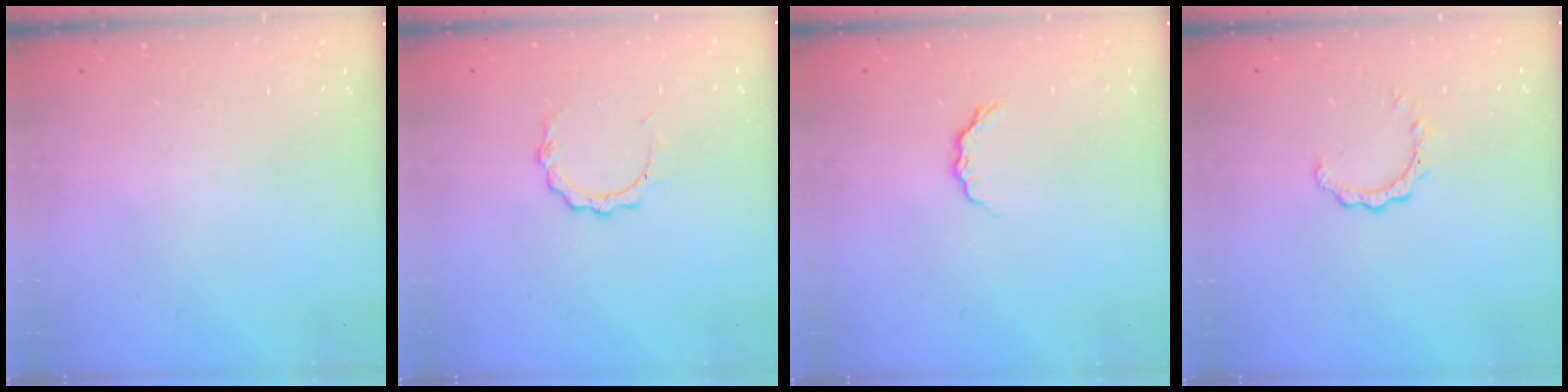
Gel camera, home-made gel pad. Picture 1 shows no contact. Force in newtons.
{"total": 5.3, "press": 5.3, "slide": 0.5}
{"total": 5.3, "press": 5.2, "slide": 0.6}
{"total": 2.7, "press": 2.7, "slide": 0.0}